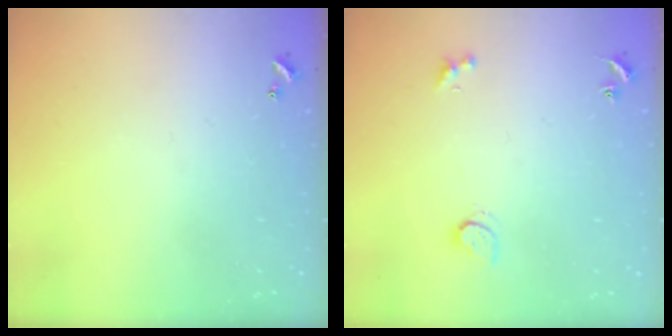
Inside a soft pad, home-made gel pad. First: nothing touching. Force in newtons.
{"total": 2.0, "press": 1.9, "slide": 0.5}